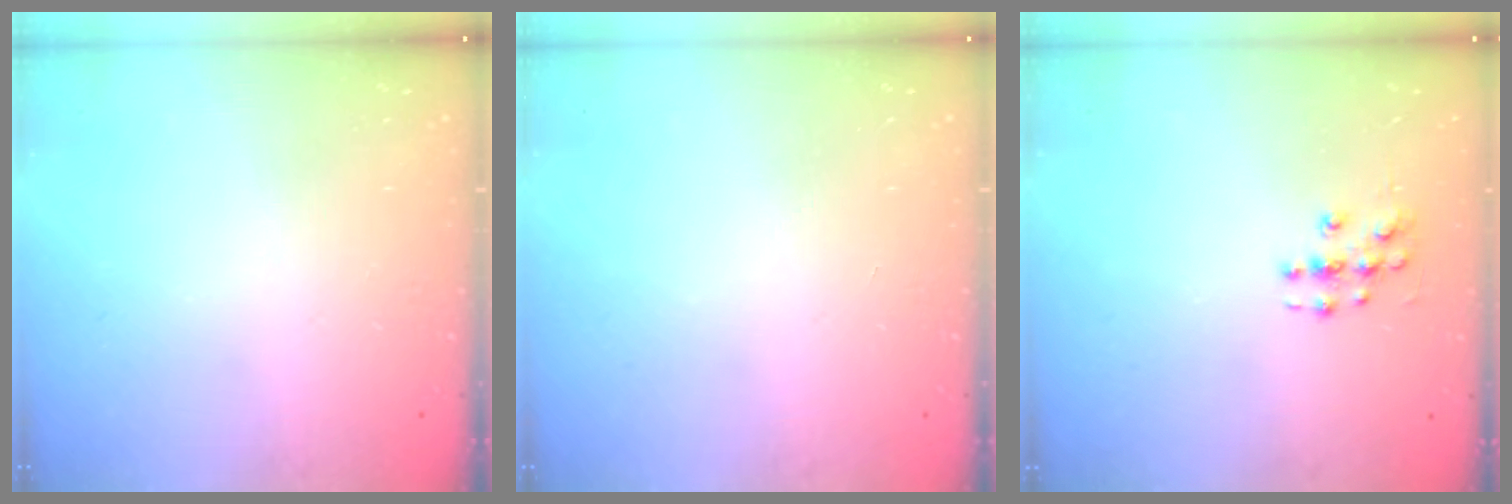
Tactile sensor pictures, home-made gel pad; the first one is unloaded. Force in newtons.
{"total": 0.0}
{"total": 3.7, "press": 3.7, "slide": 0.1}